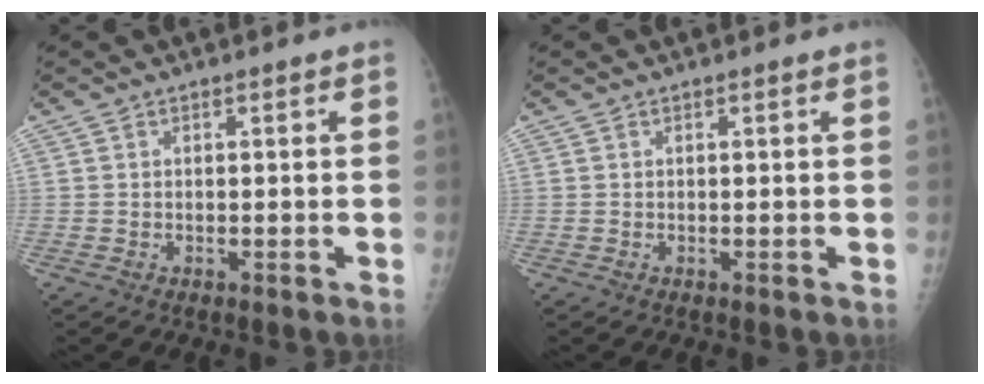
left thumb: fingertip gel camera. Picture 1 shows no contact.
{"total": 0.0}